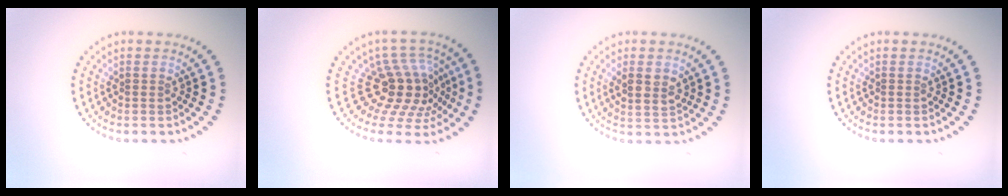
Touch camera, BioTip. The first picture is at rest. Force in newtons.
{"total": 5.0, "press": 3.6, "slide": 3.5}
{"total": 2.2, "press": 2.0, "slide": 0.7}
{"total": 0.0}